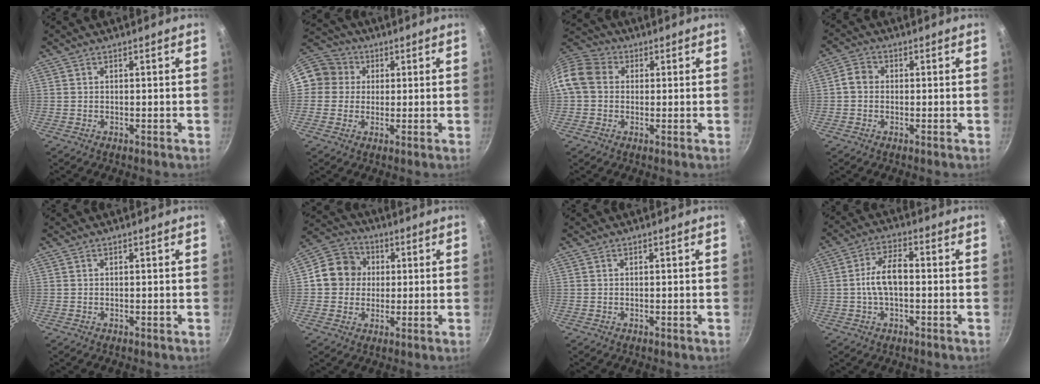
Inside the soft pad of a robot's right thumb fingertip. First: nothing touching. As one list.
[{"total": 9.0, "force": [1.8, 8.4, 2.4], "torque": [-0.016, 0.018, 0.013]}, {"total": 10.7, "force": [0.8, 9.0, 5.7], "torque": [-0.097, 0.026, -0.005]}, {"total": 3.3, "force": [-0.2, 2.8, 1.7], "torque": [-0.026, 0.009, -0.015]}, {"total": 0.0}, {"total": 9.0, "force": [0.6, 8.1, 3.9], "torque": [-0.033, 0.016, -0.010]}, {"total": 0.0}, {"total": 7.4, "force": [-0.5, 3.7, 6.4], "torque": [-0.113, 0.028, -0.015]}]